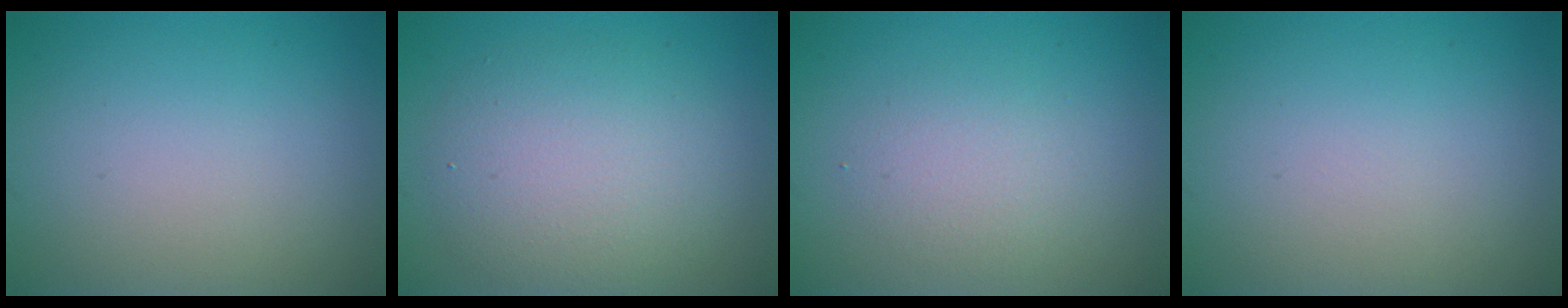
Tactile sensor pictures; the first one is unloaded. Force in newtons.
{"total": 5.2, "press": 5.2, "slide": 0.3}
{"total": 2.3, "press": 2.3, "slide": 0.2}
{"total": 0.0}